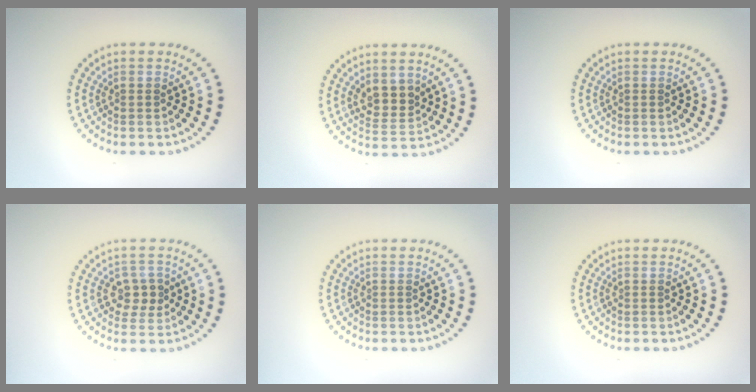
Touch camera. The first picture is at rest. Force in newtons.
{"total": 2.5, "press": 2.3, "slide": 1.1}
{"total": 0.0}
{"total": 2.4, "press": 2.2, "slide": 0.8}
{"total": 0.0}
{"total": 0.0}